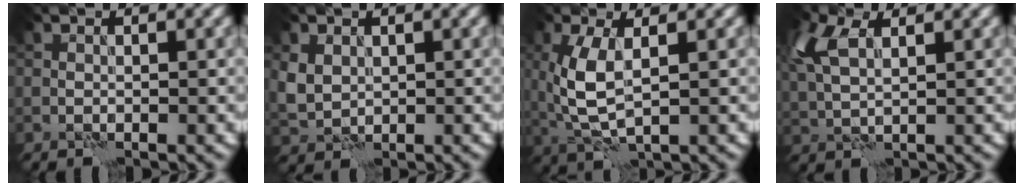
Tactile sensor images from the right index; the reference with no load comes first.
{"total": 2.6, "force": [0.7, 2.1, 1.3], "torque": [-0.036, 0.000, 0.015]}
{"total": 5.1, "force": [0.6, 2.2, 4.6], "torque": [-0.114, -0.001, 0.013]}
{"total": 5.5, "force": [2.1, 2.6, 4.3], "torque": [-0.116, 0.018, 0.040]}